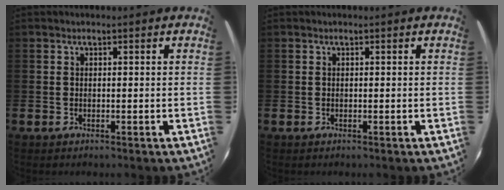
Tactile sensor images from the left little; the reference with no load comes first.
{"total": 0.0}